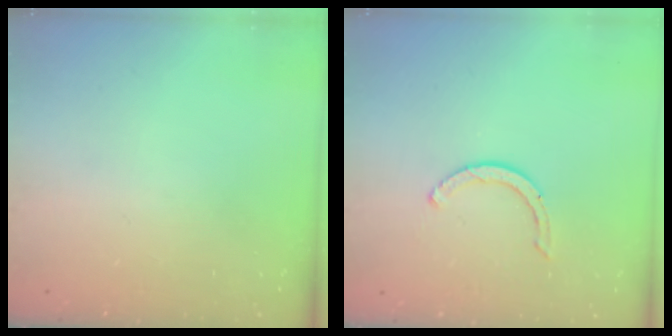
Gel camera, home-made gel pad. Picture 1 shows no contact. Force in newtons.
{"total": 2.9, "press": 2.9, "slide": 0.4}